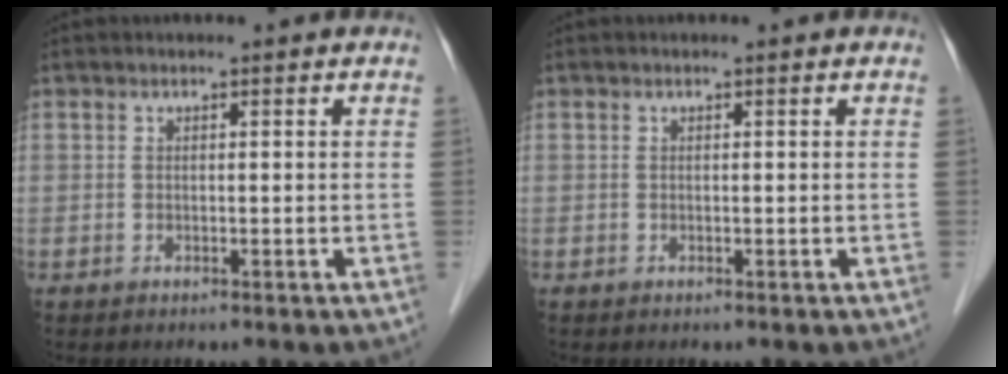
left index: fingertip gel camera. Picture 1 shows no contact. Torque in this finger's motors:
{"motor_torque": [0.02, 0.00, 0.00, 0.00]}